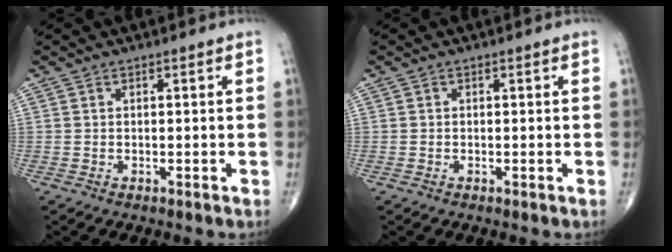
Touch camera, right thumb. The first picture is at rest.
{"total": 0.0}